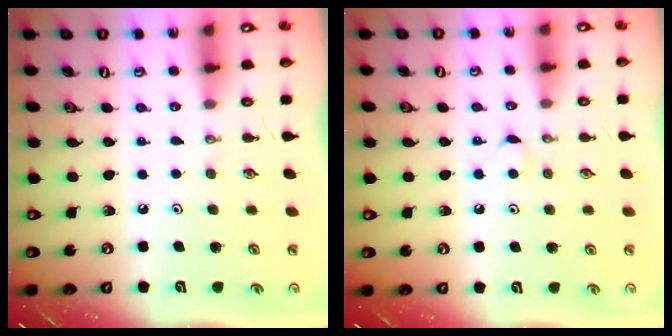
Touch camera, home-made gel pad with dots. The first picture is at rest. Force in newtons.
{"total": 3.4, "press": 3.4, "slide": 0.5}